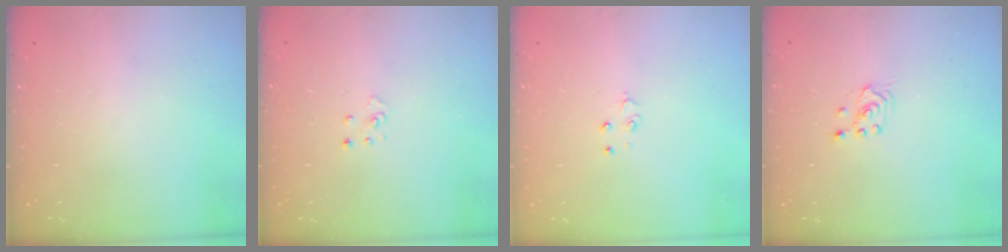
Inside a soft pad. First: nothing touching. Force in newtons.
{"total": 2.8, "press": 2.8, "slide": 0.3}
{"total": 2.8, "press": 2.8, "slide": 0.3}
{"total": 2.1, "press": 2.1, "slide": 0.1}